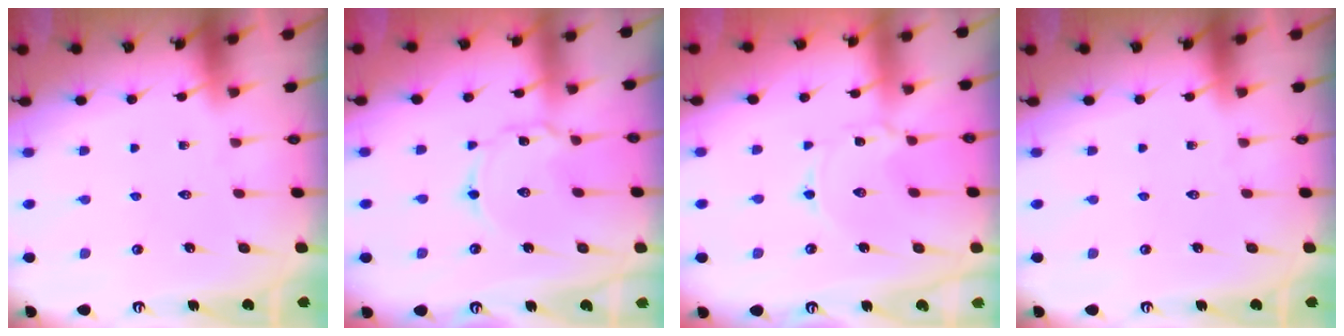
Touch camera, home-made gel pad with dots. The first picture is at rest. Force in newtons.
{"total": 2.2, "press": 2.2, "slide": 0.3}
{"total": 0.9, "press": 0.9, "slide": 0.1}
{"total": 0.0}